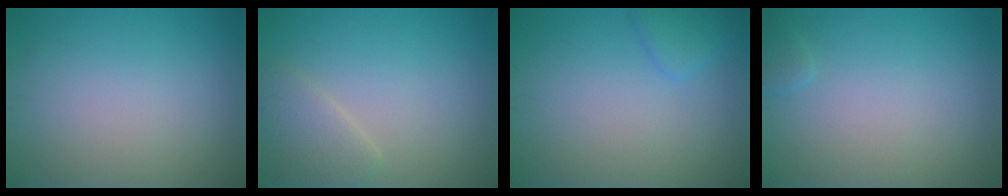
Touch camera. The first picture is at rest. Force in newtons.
{"total": 2.5, "press": 2.5, "slide": 0.1}
{"total": 1.5, "press": 1.5, "slide": 0.1}
{"total": 0.7, "press": 0.7, "slide": 0.1}